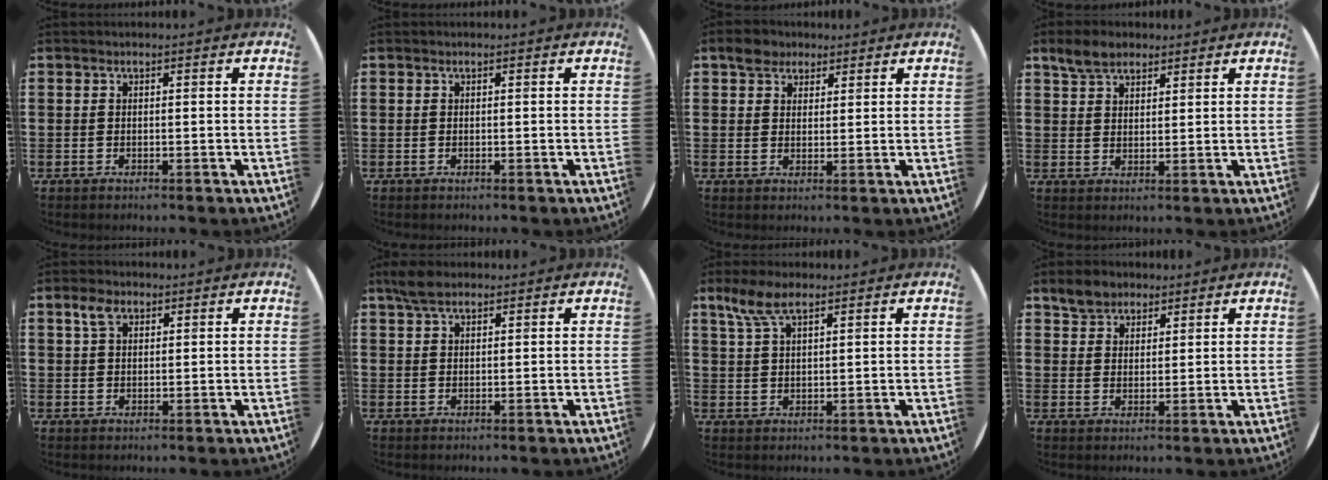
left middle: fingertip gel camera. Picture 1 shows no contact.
{"total": 0.0}
{"total": 3.0, "force": [2.3, 1.9, 0.3], "torque": [-0.004, 0.009, 0.043]}
{"total": 4.2, "force": [3.5, 2.0, 1.1], "torque": [-0.022, 0.000, 0.066]}
{"total": 2.9, "force": [1.9, 1.7, 1.4], "torque": [-0.024, 0.004, 0.033]}
{"total": 3.4, "force": [2.6, 1.4, 1.7], "torque": [-0.030, 0.005, 0.046]}
{"total": 5.3, "force": [3.5, 1.9, 3.5], "torque": [-0.077, 0.004, 0.063]}
{"total": 3.7, "force": [3.1, 2.1, 0.3], "torque": [-0.008, 0.006, 0.059]}